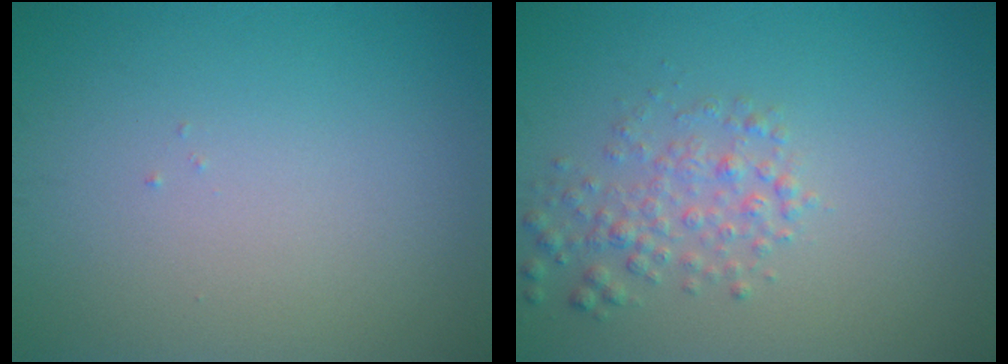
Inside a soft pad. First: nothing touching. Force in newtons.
{"total": 2.5, "press": 2.5, "slide": 0.1}